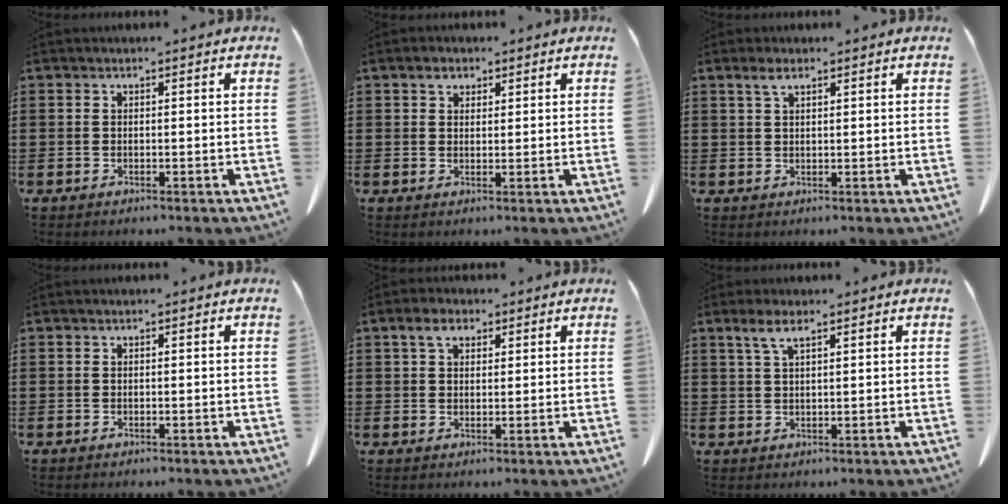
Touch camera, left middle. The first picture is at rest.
{"total": 2.4, "force": [1.6, 1.5, 1.0], "torque": [-0.018, 0.003, 0.027]}
{"total": 2.3, "force": [1.4, 0.7, 1.7], "torque": [-0.039, 0.003, 0.024]}
{"total": 0.0}
{"total": 3.7, "force": [2.2, 2.0, 2.2], "torque": [-0.042, 0.006, 0.037]}
{"total": 3.4, "force": [2.0, 0.7, 2.6], "torque": [-0.057, 0.003, 0.035]}